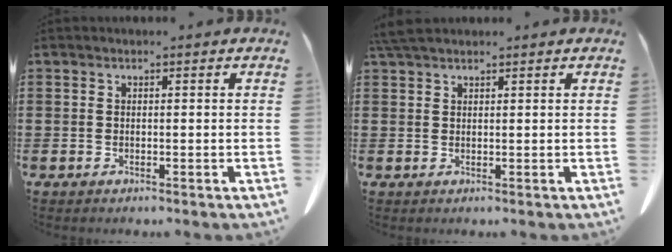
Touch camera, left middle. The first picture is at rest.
{"total": 2.8, "force": [2.2, 0.7, 1.6], "torque": [-0.039, 0.003, 0.044]}